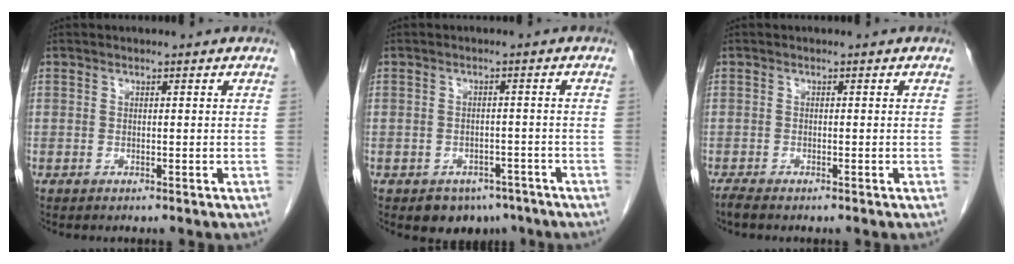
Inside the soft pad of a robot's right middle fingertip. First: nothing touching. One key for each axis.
{"total": 5.1, "fx": -3.7, "fy": 3.3, "fz": 1.3, "tx": -0.009, "ty": 0.006, "tz": -0.046}
{"total": 1.3, "fx": -1.1, "fy": 0.0, "fz": 0.7, "tx": -0.024, "ty": -0.007, "tz": -0.022}